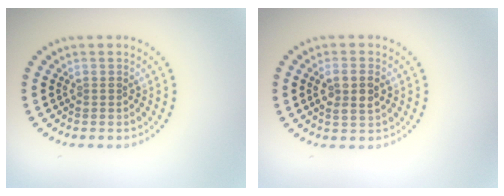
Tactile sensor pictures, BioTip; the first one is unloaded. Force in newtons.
{"total": 2.7, "press": 2.6, "slide": 0.7}